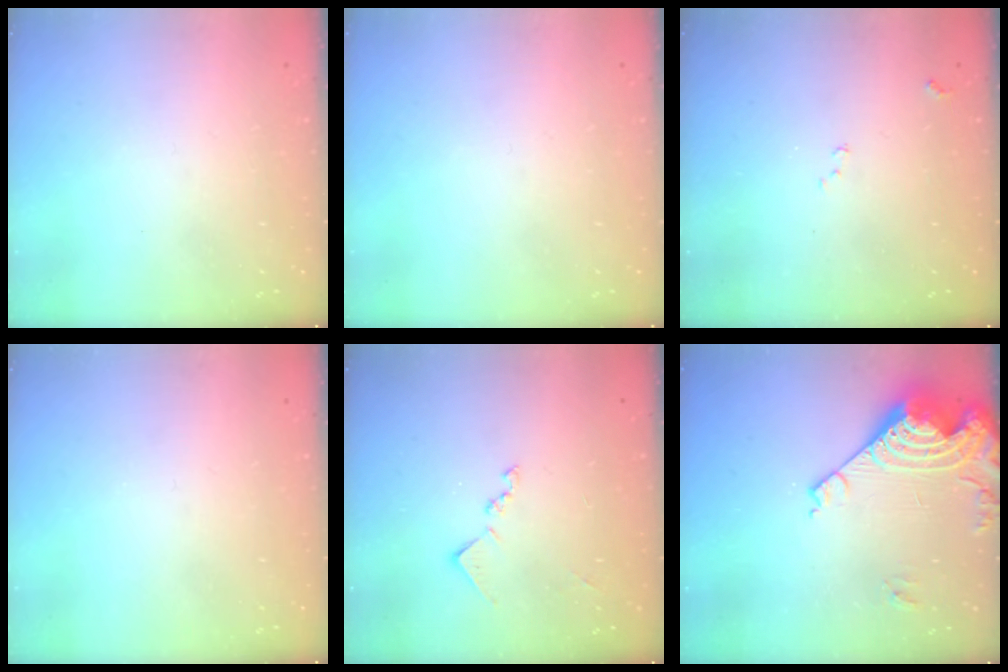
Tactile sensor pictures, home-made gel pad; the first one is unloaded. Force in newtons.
{"total": 0.0}
{"total": 7.7, "press": 7.6, "slide": 1.0}
{"total": 0.0}
{"total": 8.9, "press": 8.9, "slide": 0.6}
{"total": 16.5, "press": 16.5, "slide": 1.7}